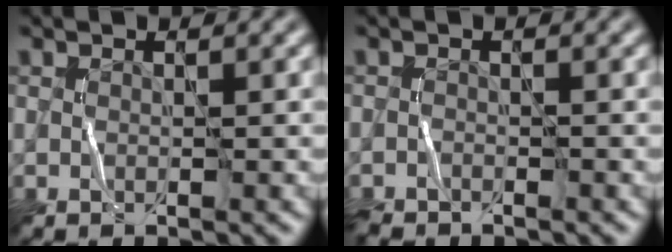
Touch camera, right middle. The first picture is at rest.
{"total": 1.5, "force": [-1.5, 0.2, 0.2], "torque": [-0.003, -0.005, -0.031]}